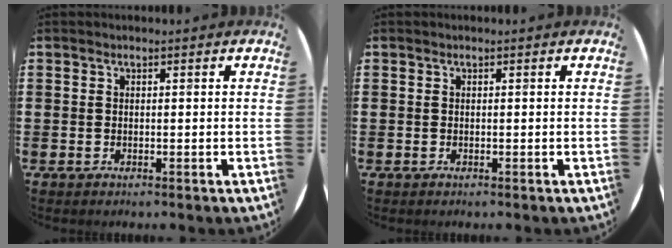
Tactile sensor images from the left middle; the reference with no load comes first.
{"total": 0.0}